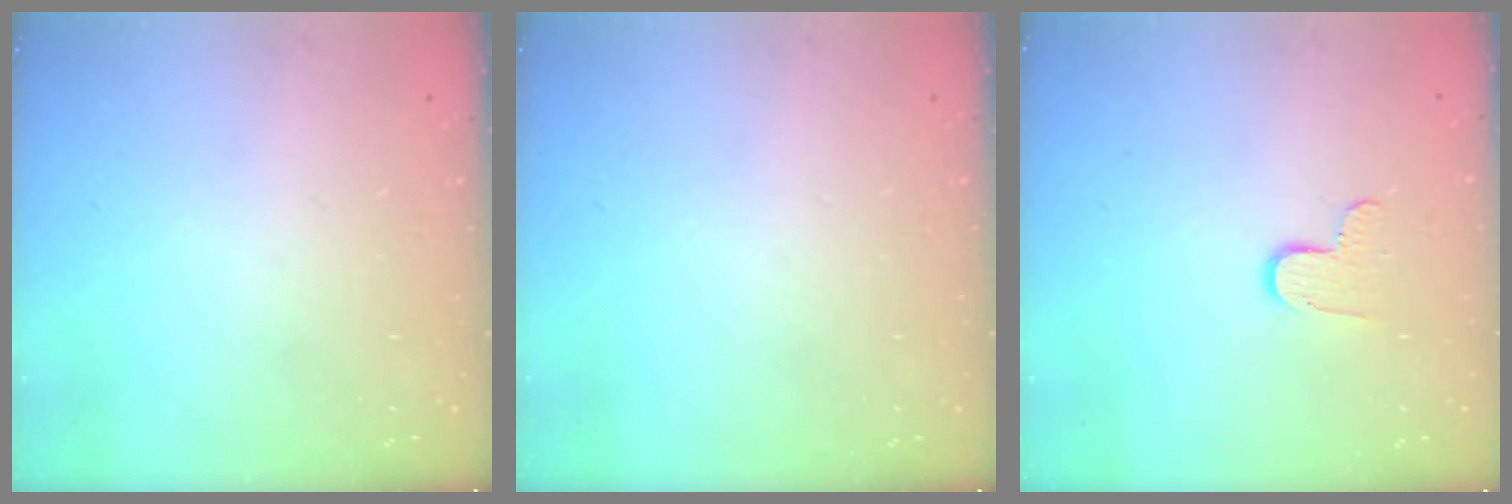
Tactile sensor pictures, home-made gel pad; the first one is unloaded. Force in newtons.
{"total": 0.0}
{"total": 6.8, "press": 6.8, "slide": 0.1}